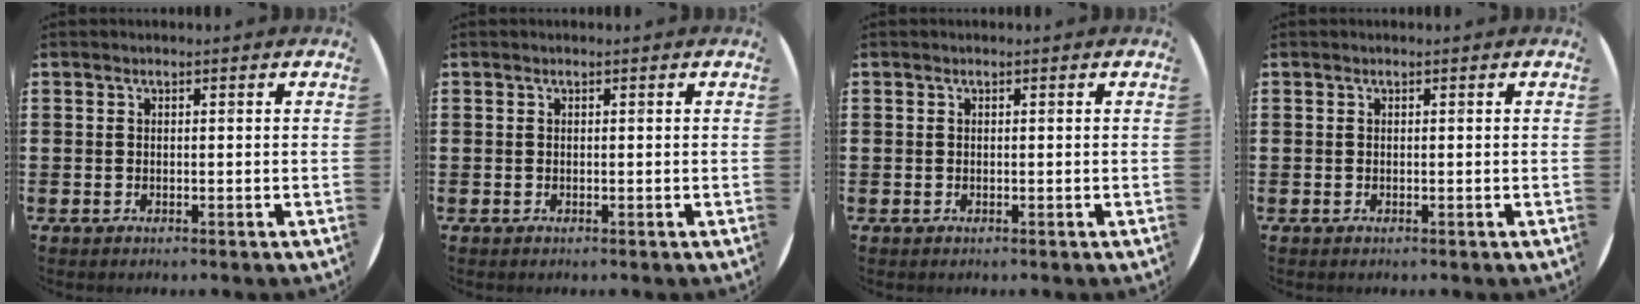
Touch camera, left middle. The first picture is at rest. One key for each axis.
{"total": 0.0}
{"total": 0.0}
{"total": 0.0}